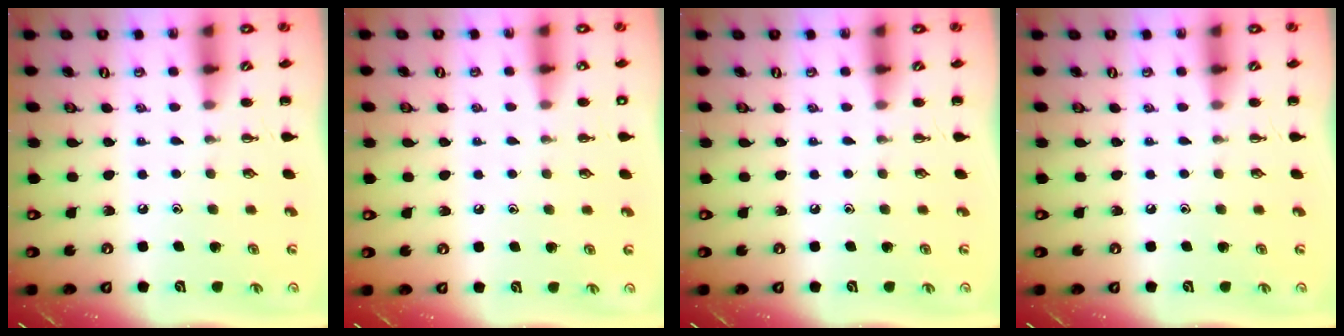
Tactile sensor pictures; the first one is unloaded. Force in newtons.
{"total": 1.9, "press": 1.9, "slide": 0.2}
{"total": 0.0}
{"total": 0.0}